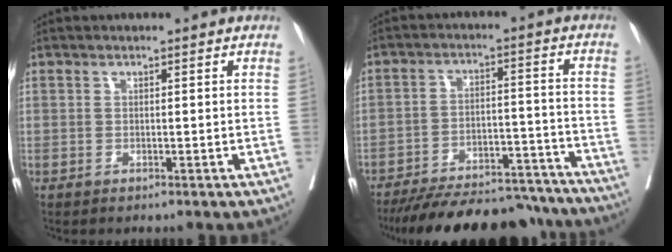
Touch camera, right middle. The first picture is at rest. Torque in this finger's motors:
{"motor_torque": [1.05, -1.09, 0.44, 0.10]}